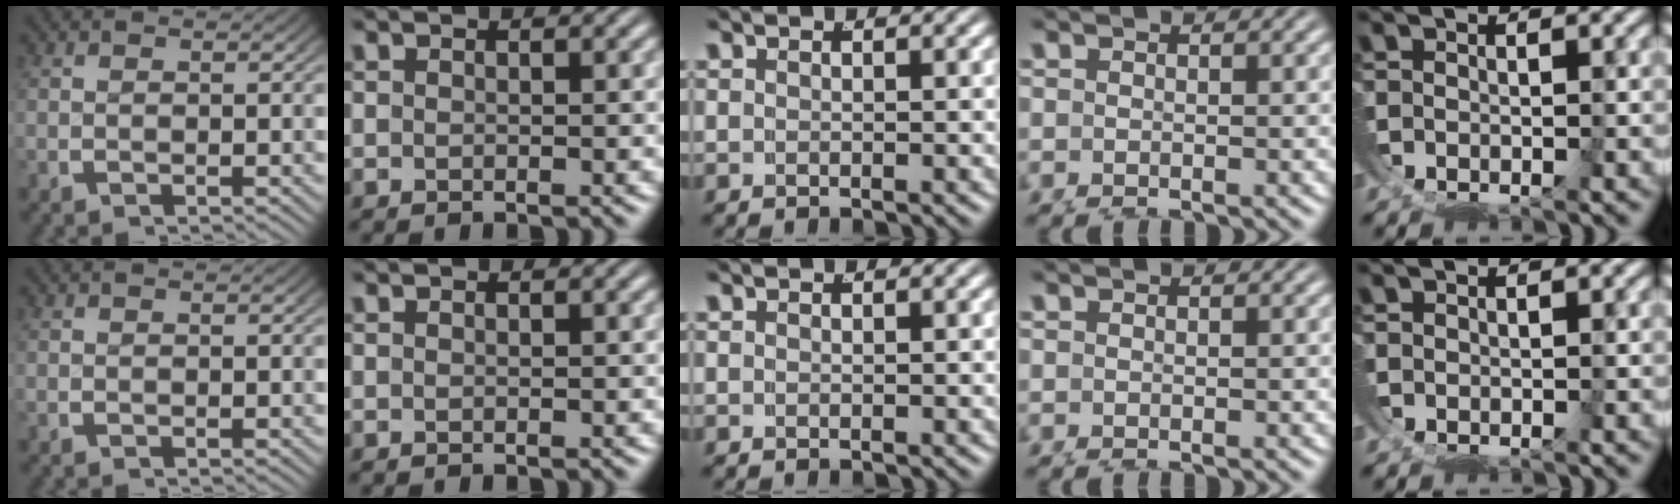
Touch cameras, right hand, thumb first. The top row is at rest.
{"little": {"total": 0.5, "force": [0.5, -0.1, -0.2], "torque": [0.000, -0.002, 0.011]}}